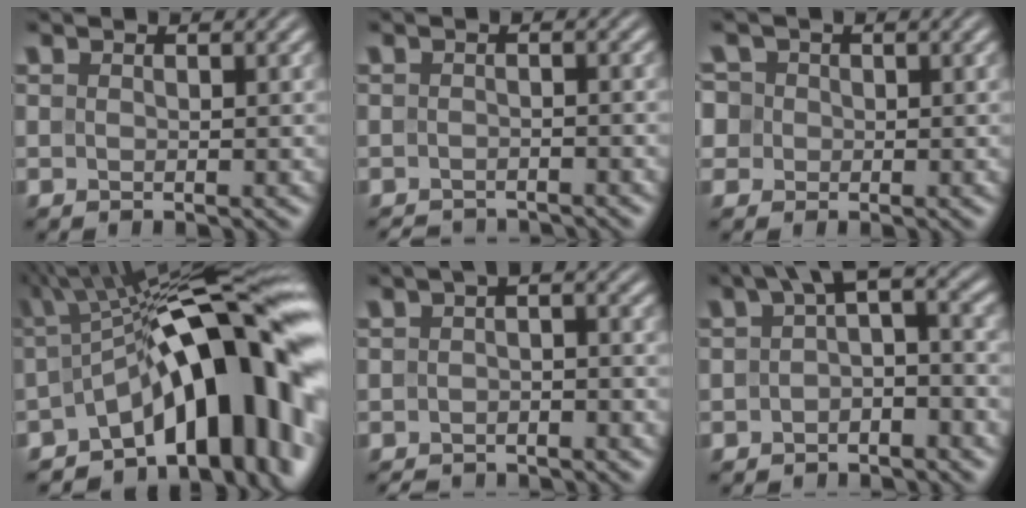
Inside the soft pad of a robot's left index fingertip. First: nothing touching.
{"total": 3.3, "force": [-3.1, 0.4, 0.8], "torque": [-0.011, -0.010, -0.050]}
{"total": 4.2, "force": [1.2, 3.7, 1.7], "torque": [-0.030, 0.030, -0.004]}
{"total": 15.9, "force": [-3.2, 6.4, 14.2], "torque": [-0.152, 0.037, -0.061]}
{"total": 3.1, "force": [-2.1, 1.2, 1.9], "torque": [-0.027, 0.003, -0.040]}
{"total": 4.9, "force": [-0.1, 2.4, 4.2], "torque": [-0.048, 0.016, -0.015]}